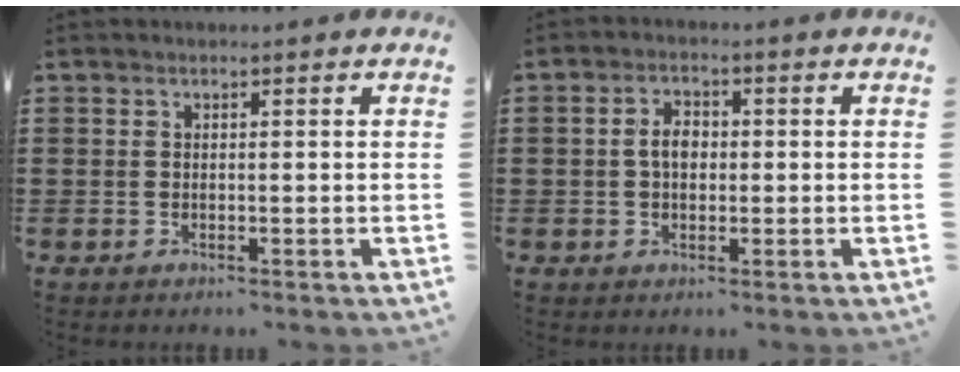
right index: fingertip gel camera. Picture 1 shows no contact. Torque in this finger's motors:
{"motor_torque": [0.37, 0.39, 0.35, 0.09]}